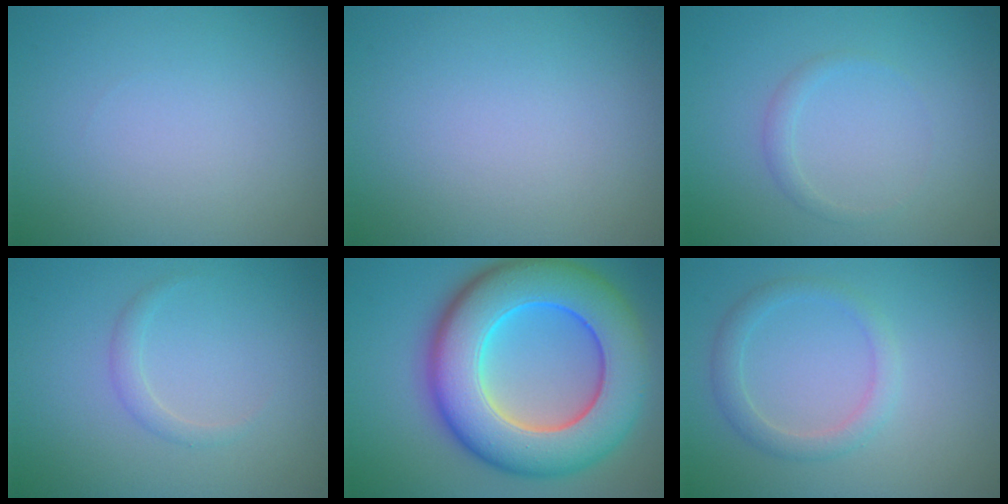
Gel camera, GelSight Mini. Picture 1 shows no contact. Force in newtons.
{"total": 0.0}
{"total": 1.0, "press": 1.0, "slide": 0.1}
{"total": 1.1, "press": 1.1, "slide": 0.1}
{"total": 13.1, "press": 13.1, "slide": 0.2}
{"total": 2.3, "press": 2.3, "slide": 0.1}